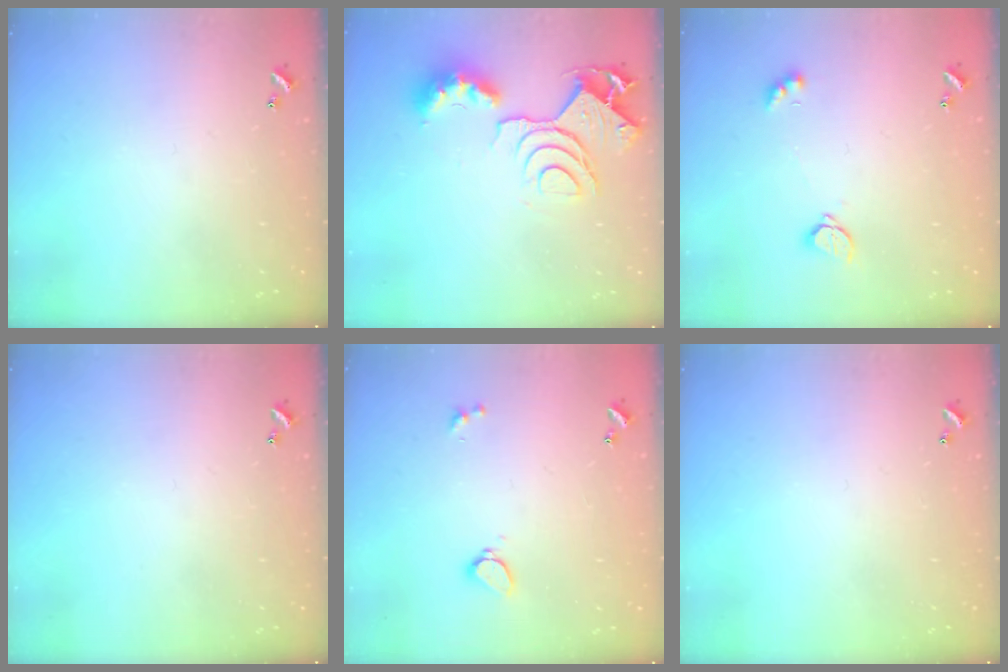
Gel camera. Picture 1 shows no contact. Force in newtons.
{"total": 15.0, "press": 14.9, "slide": 1.7}
{"total": 2.1, "press": 2.0, "slide": 0.5}
{"total": 0.0}
{"total": 2.9, "press": 2.3, "slide": 1.9}
{"total": 0.0}